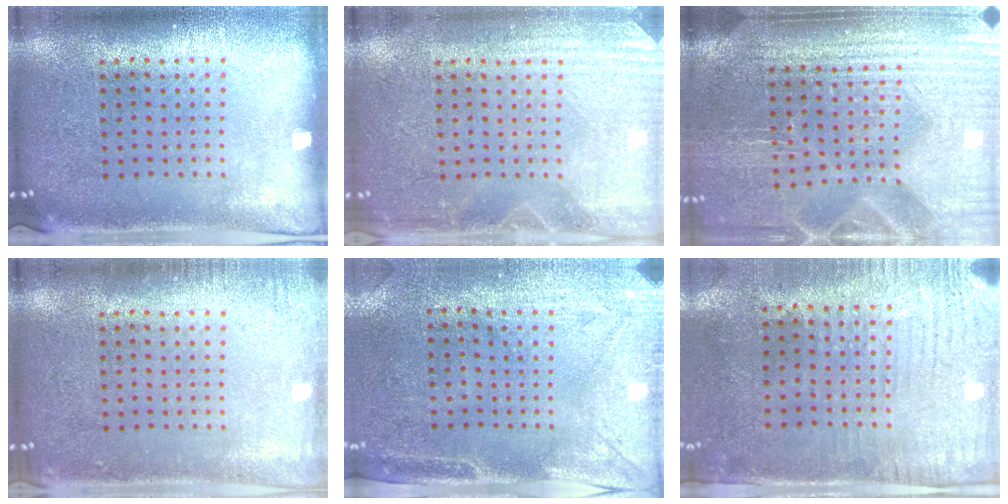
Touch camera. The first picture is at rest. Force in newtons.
{"total": 3.2, "press": 3.1, "slide": 0.4}
{"total": 4.5, "press": 4.1, "slide": 1.8}
{"total": 1.3, "press": 1.2, "slide": 0.2}
{"total": 3.0, "press": 2.4, "slide": 1.8}
{"total": 2.9, "press": 2.4, "slide": 1.7}